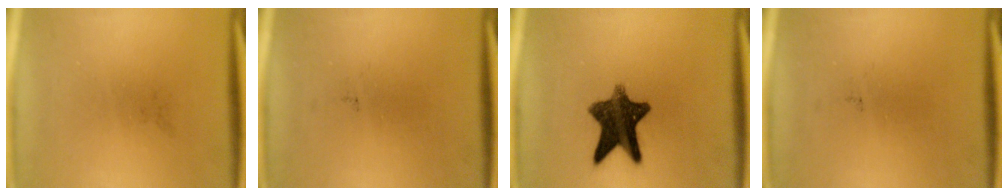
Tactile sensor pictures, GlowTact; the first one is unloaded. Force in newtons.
{"total": 0.0}
{"total": 10.9}
{"total": 0.0}